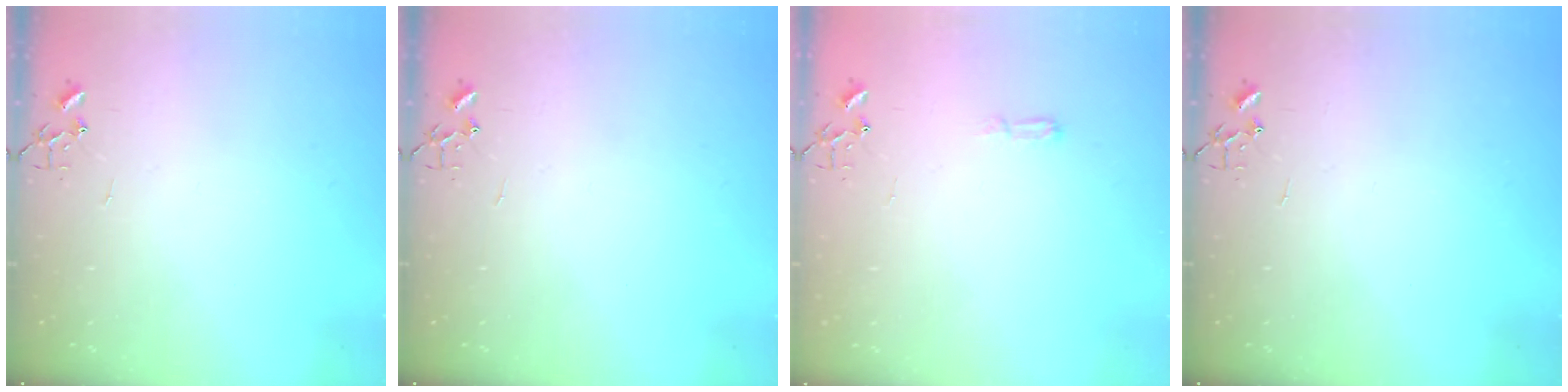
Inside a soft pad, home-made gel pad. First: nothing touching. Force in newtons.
{"total": 0.0}
{"total": 4.0, "press": 3.9, "slide": 0.5}
{"total": 0.0}